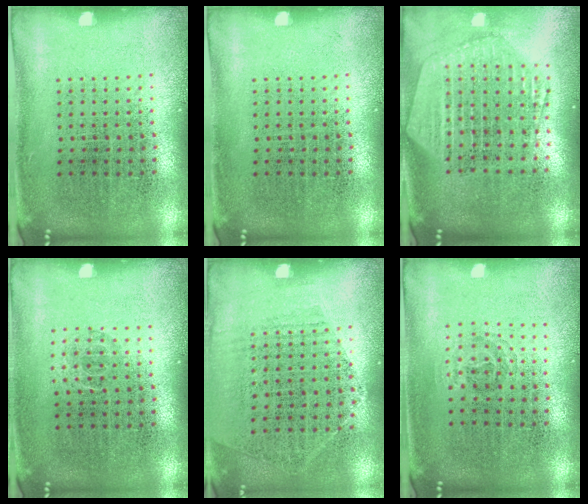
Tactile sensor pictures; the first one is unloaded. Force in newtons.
{"total": 0.0}
{"total": 2.5, "press": 2.1, "slide": 1.3}
{"total": 0.6, "press": 0.4, "slide": 0.4}
{"total": 1.3, "press": 1.0, "slide": 0.8}
{"total": 0.9, "press": 0.6, "slide": 0.7}